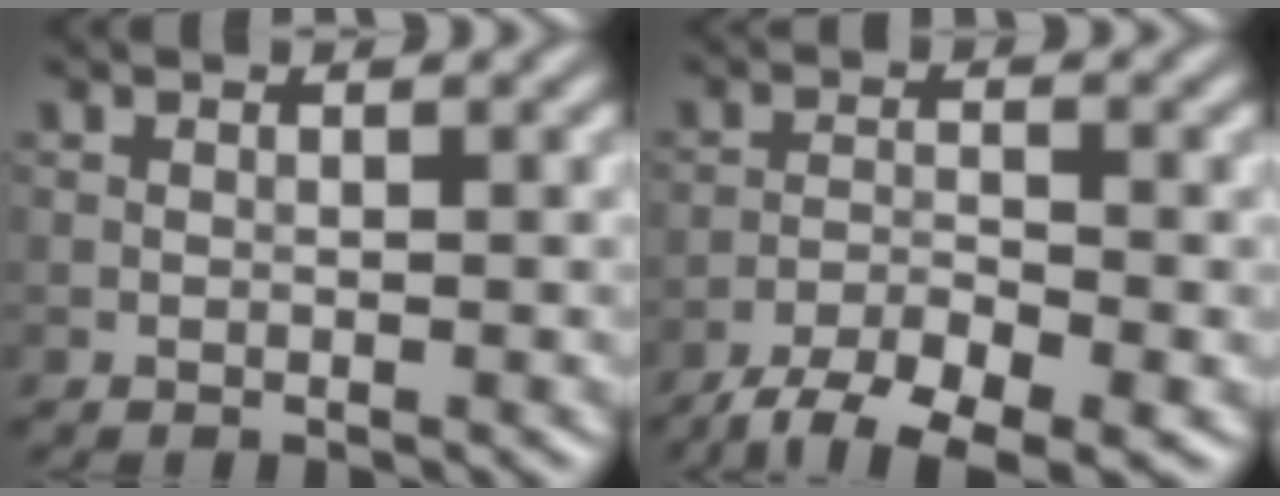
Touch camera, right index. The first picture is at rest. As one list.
[{"total": 6.1, "force": [-4.5, 1.5, 3.8], "torque": [-0.064, -0.003, -0.078]}]